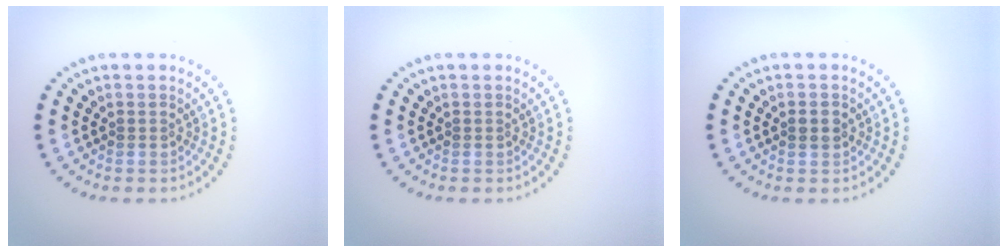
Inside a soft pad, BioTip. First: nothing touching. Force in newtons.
{"total": 0.0}
{"total": 1.5, "press": 1.5, "slide": 0.2}